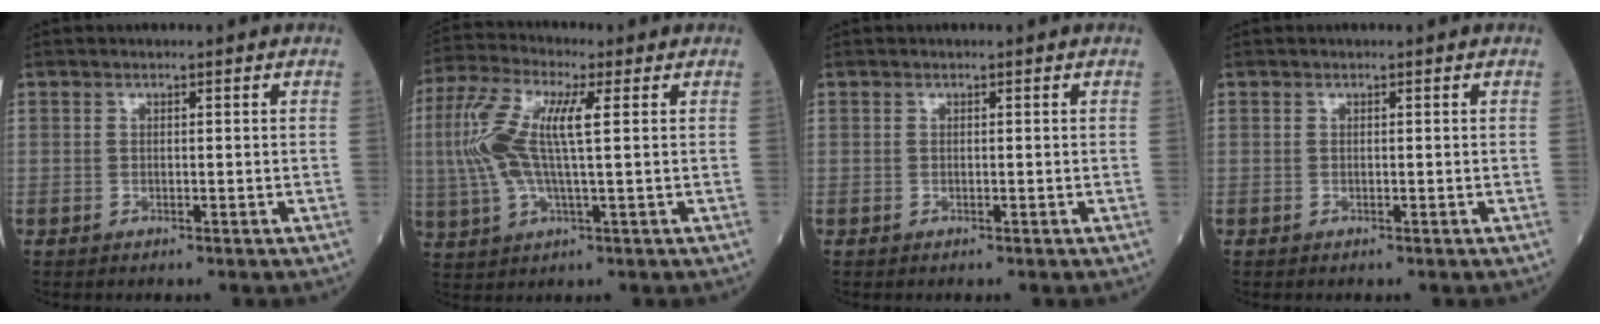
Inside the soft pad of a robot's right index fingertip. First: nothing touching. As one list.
[{"total": 11.5, "force": [1.8, 2.5, 11.1], "torque": [-0.259, 0.020, 0.032]}, {"total": 0.0}, {"total": 0.0}]